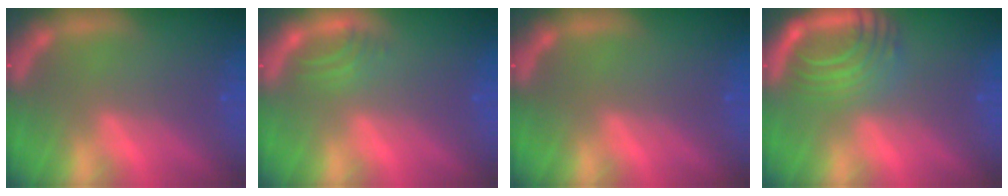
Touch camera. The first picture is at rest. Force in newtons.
{"total": 2.0}
{"total": 0.0}
{"total": 7.5}